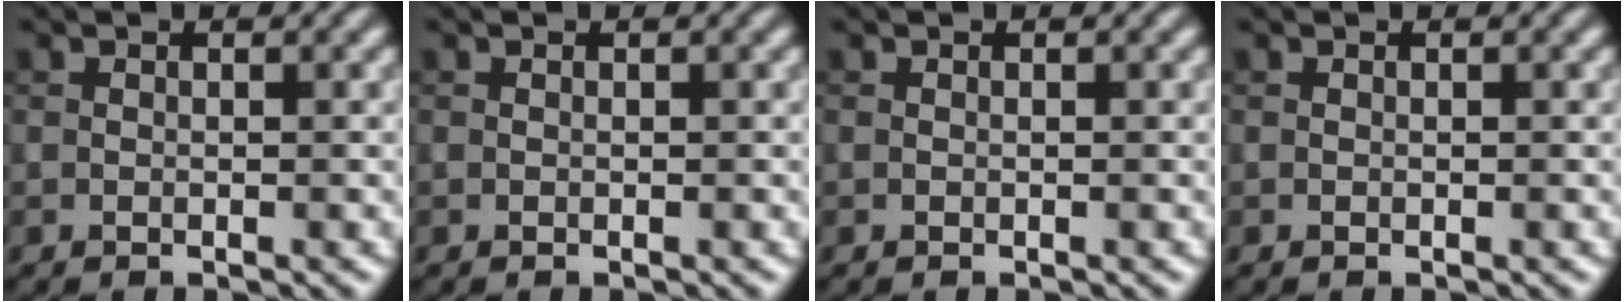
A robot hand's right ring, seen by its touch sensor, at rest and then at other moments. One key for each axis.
{"total": 0.0}
{"total": 0.0}
{"total": 0.0}